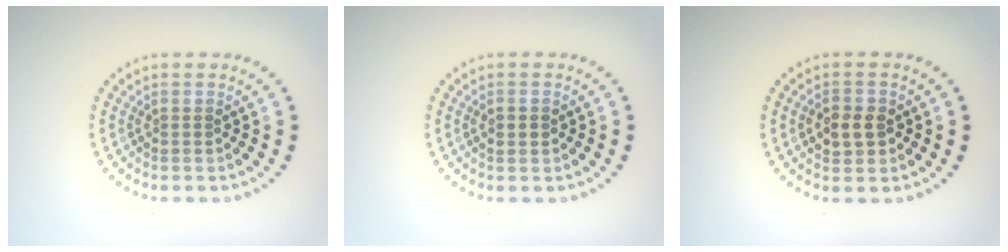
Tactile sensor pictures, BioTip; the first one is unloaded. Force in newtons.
{"total": 1.6, "press": 1.6, "slide": 0.2}
{"total": 2.6, "press": 2.6, "slide": 0.2}